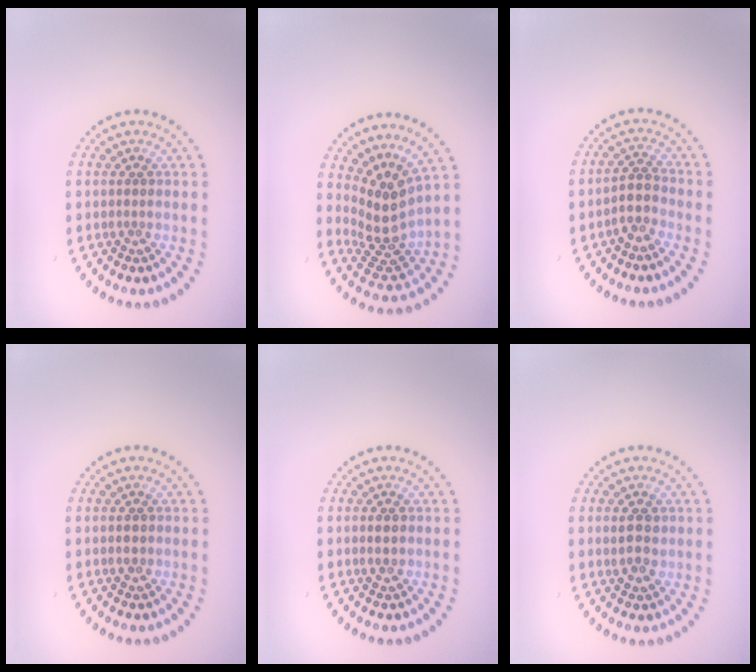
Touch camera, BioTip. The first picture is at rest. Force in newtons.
{"total": 4.2, "press": 3.0, "slide": 3.0}
{"total": 2.3, "press": 1.9, "slide": 1.3}
{"total": 1.2, "press": 1.2, "slide": 0.0}
{"total": 1.9, "press": 1.9, "slide": 0.2}
{"total": 2.4, "press": 2.4, "slide": 0.4}